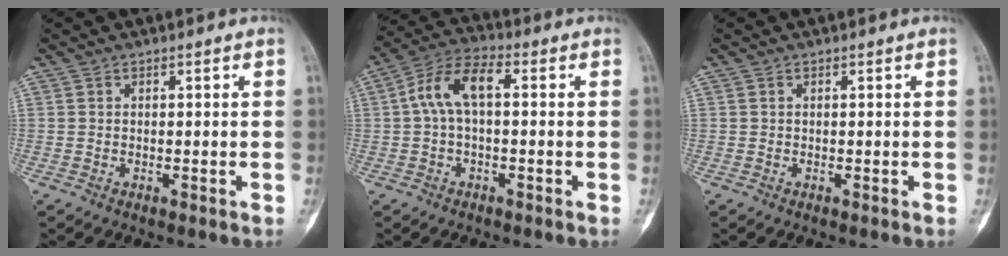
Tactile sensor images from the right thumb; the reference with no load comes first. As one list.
[{"total": 8.8, "force": [0.8, 4.3, 7.6], "torque": [-0.150, 0.033, 0.004]}, {"total": 0.0}]